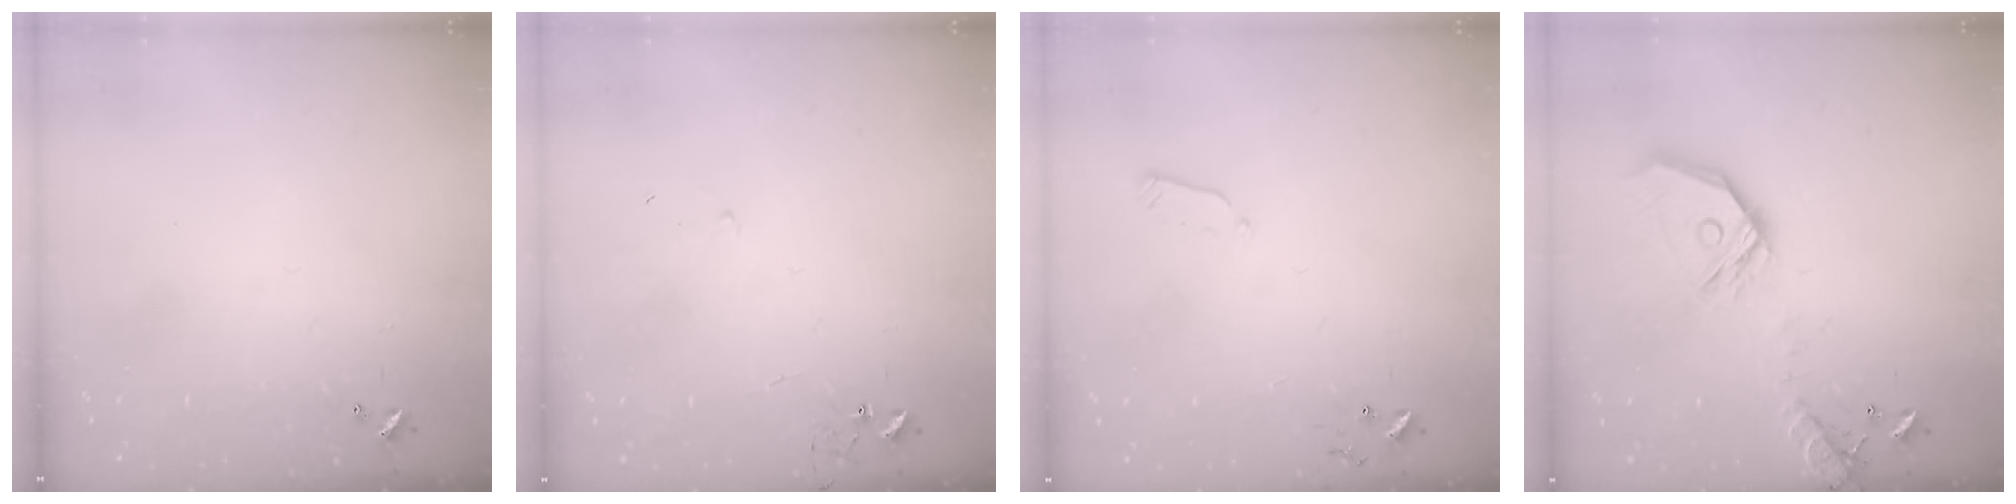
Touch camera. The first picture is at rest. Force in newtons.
{"total": 7.4, "press": 7.4, "slide": 0.5}
{"total": 4.0, "press": 3.9, "slide": 1.0}
{"total": 17.0, "press": 16.8, "slide": 2.7}